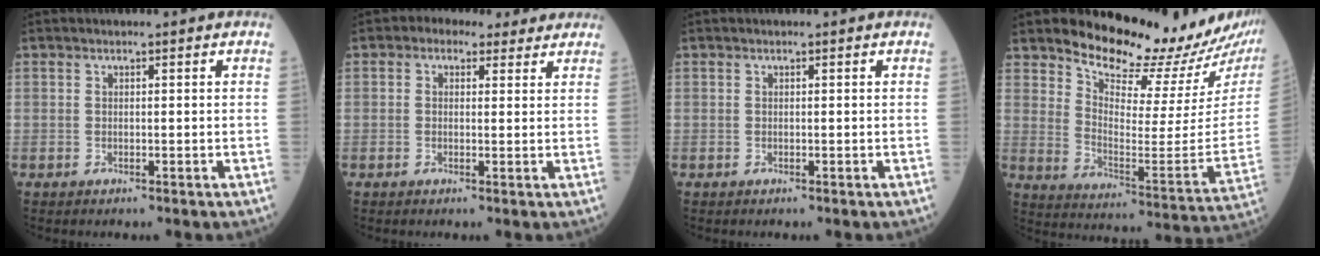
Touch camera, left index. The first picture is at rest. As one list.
[{"total": 4.5, "force": [3.1, 2.9, 1.6], "torque": [-0.021, 0.027, 0.043]}, {"total": 0.0}, {"total": 17.5, "force": [16.3, 3.2, 5.4], "torque": [-0.084, -0.091, 0.218]}]